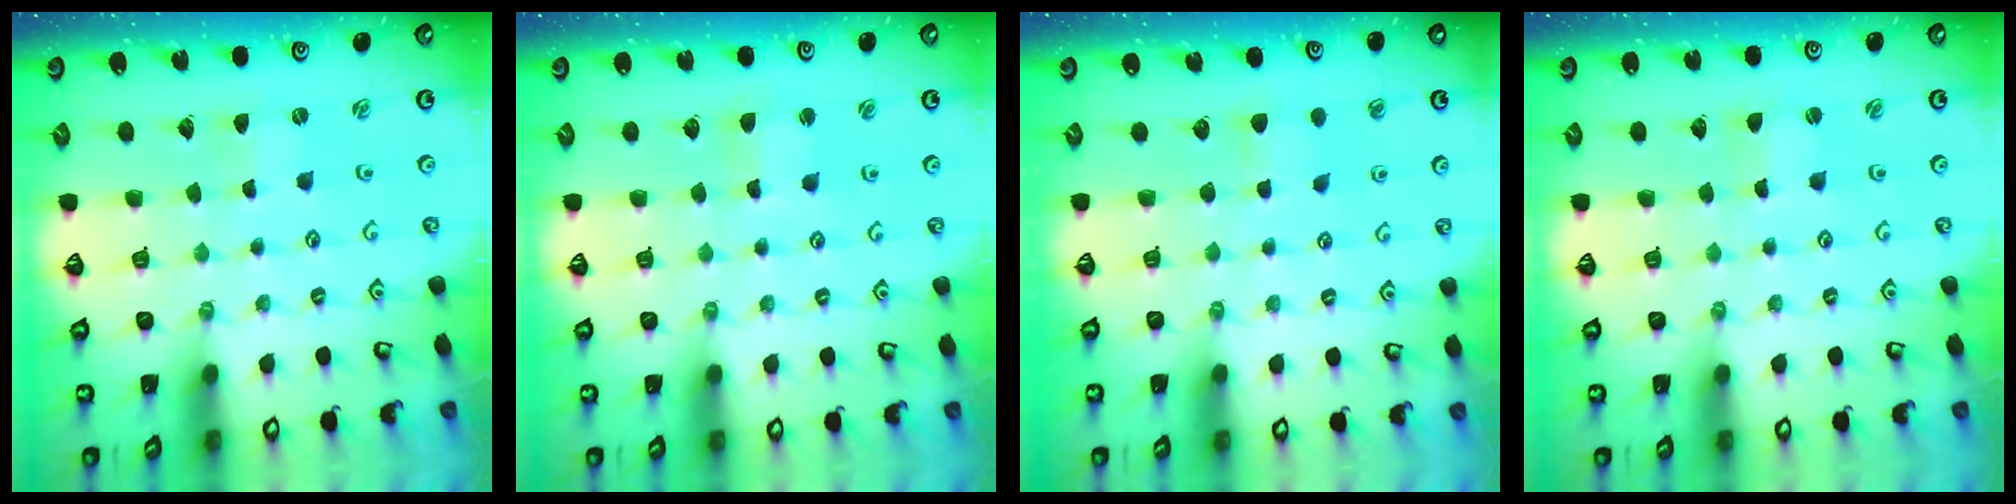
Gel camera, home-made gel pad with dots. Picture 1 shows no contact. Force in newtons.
{"total": 2.1, "press": 2.1, "slide": 0.3}
{"total": 5.2, "press": 5.2, "slide": 0.8}
{"total": 0.8, "press": 0.8, "slide": 0.3}